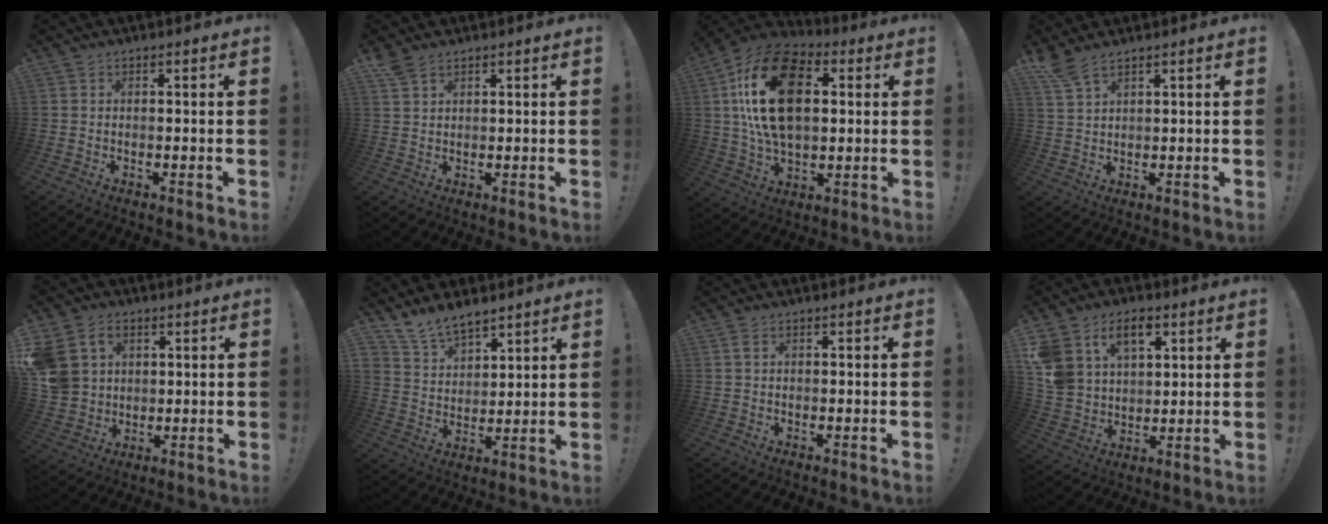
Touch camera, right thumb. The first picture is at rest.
{"total": 3.7, "force": [2.7, 1.8, 1.8], "torque": [-0.030, -0.012, 0.053]}
{"total": 24.6, "force": [4.8, 15.0, 18.8], "torque": [-0.343, -0.007, 0.082]}
{"total": 5.1, "force": [4.1, 1.2, 2.8], "torque": [-0.062, -0.018, 0.079]}
{"total": 11.8, "force": [4.3, 9.7, 5.3], "torque": [-0.109, -0.011, 0.092]}
{"total": 9.6, "force": [8.4, 4.1, 2.4], "torque": [-0.053, -0.061, 0.166]}
{"total": 1.3, "force": [0.5, 0.5, 1.1], "torque": [-0.018, 0.001, 0.007]}
{"total": 12.5, "force": [6.4, 8.6, 6.4], "torque": [-0.127, -0.026, 0.128]}